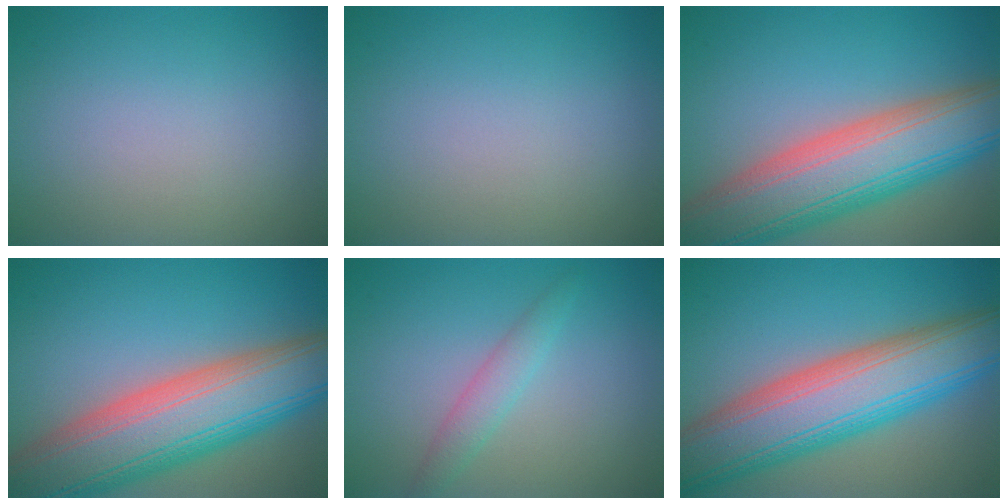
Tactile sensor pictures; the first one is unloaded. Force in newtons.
{"total": 0.0}
{"total": 12.5, "press": 12.4, "slide": 0.6}
{"total": 13.3, "press": 13.2, "slide": 1.1}
{"total": 2.0, "press": 2.0, "slide": 0.0}
{"total": 12.2, "press": 12.1, "slide": 0.6}